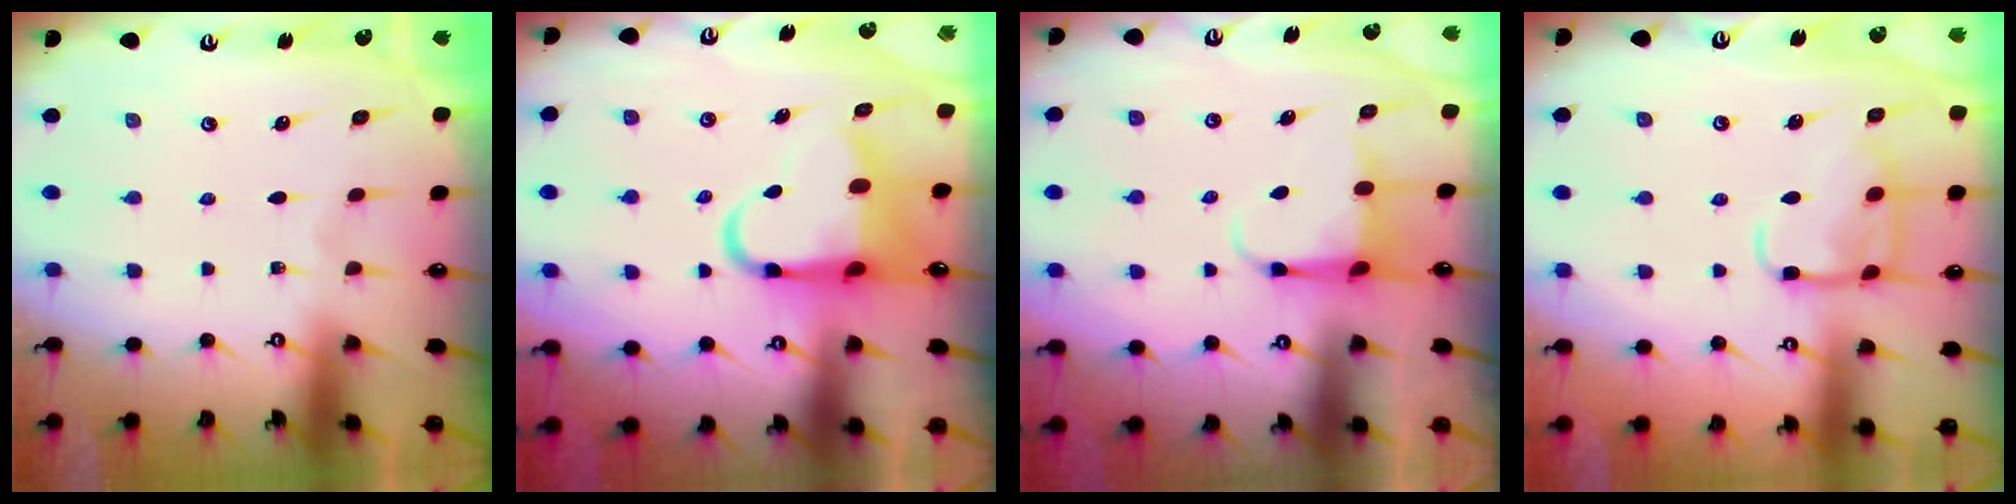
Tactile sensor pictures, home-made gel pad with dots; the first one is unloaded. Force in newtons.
{"total": 8.8, "press": 8.3, "slide": 2.9}
{"total": 4.3, "press": 4.2, "slide": 0.7}
{"total": 11.8, "press": 11.8, "slide": 1.0}